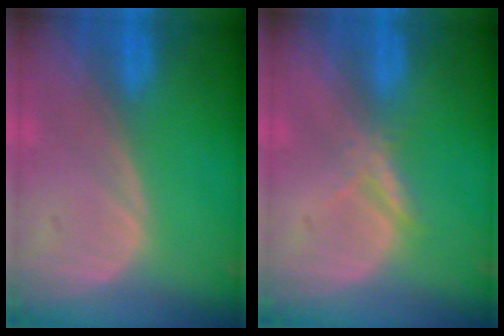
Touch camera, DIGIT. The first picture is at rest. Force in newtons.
{"total": 2.1, "press": 2.1, "slide": 0.2}